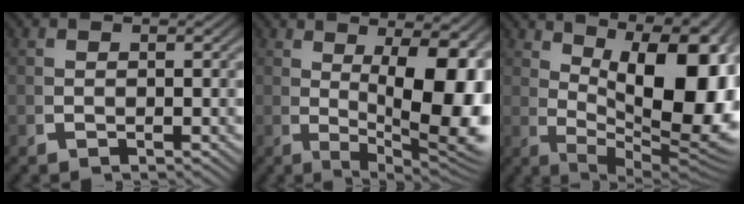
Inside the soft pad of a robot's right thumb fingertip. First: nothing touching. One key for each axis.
{"total": 12.2, "fx": 0.1, "fy": 5.3, "fz": 10.9, "tx": -0.155, "ty": -0.035, "tz": 0.031}
{"total": 17.1, "fx": 1.4, "fy": 9.0, "fz": 14.5, "tx": -0.211, "ty": -0.049, "tz": 0.060}